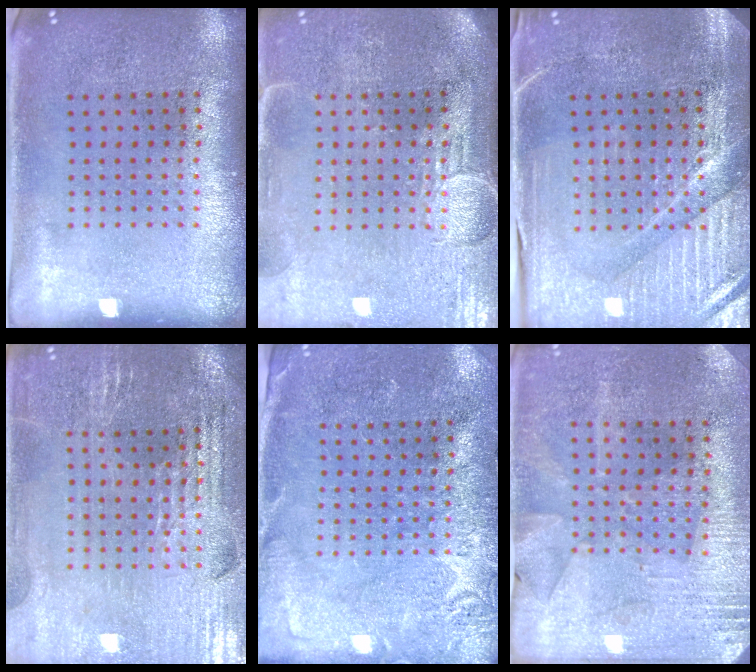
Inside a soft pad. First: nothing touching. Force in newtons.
{"total": 3.9, "press": 3.4, "slide": 1.8}
{"total": 4.0, "press": 3.9, "slide": 1.0}
{"total": 2.9, "press": 2.8, "slide": 0.4}
{"total": 2.7, "press": 2.7, "slide": 0.4}
{"total": 2.9, "press": 2.8, "slide": 0.8}